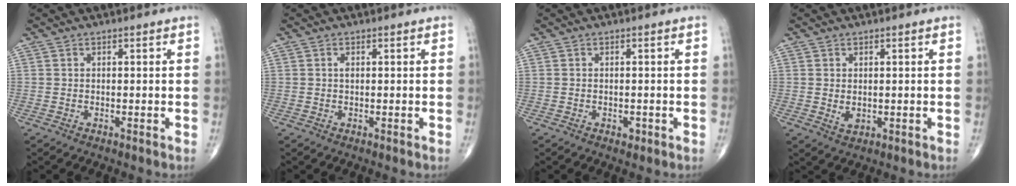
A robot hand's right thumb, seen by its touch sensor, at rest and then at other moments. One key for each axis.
{"total": 0.7, "fx": 0.1, "fy": 0.4, "fz": 0.6, "tx": -0.010, "ty": 0.001, "tz": 0.000}
{"total": 1.1, "fx": -0.5, "fy": 0.7, "fz": 0.6, "tx": -0.008, "ty": 0.000, "tz": -0.006}
{"total": 2.2, "fx": 0.1, "fy": 1.5, "fz": 1.6, "tx": -0.026, "ty": -0.007, "tz": 0.008}